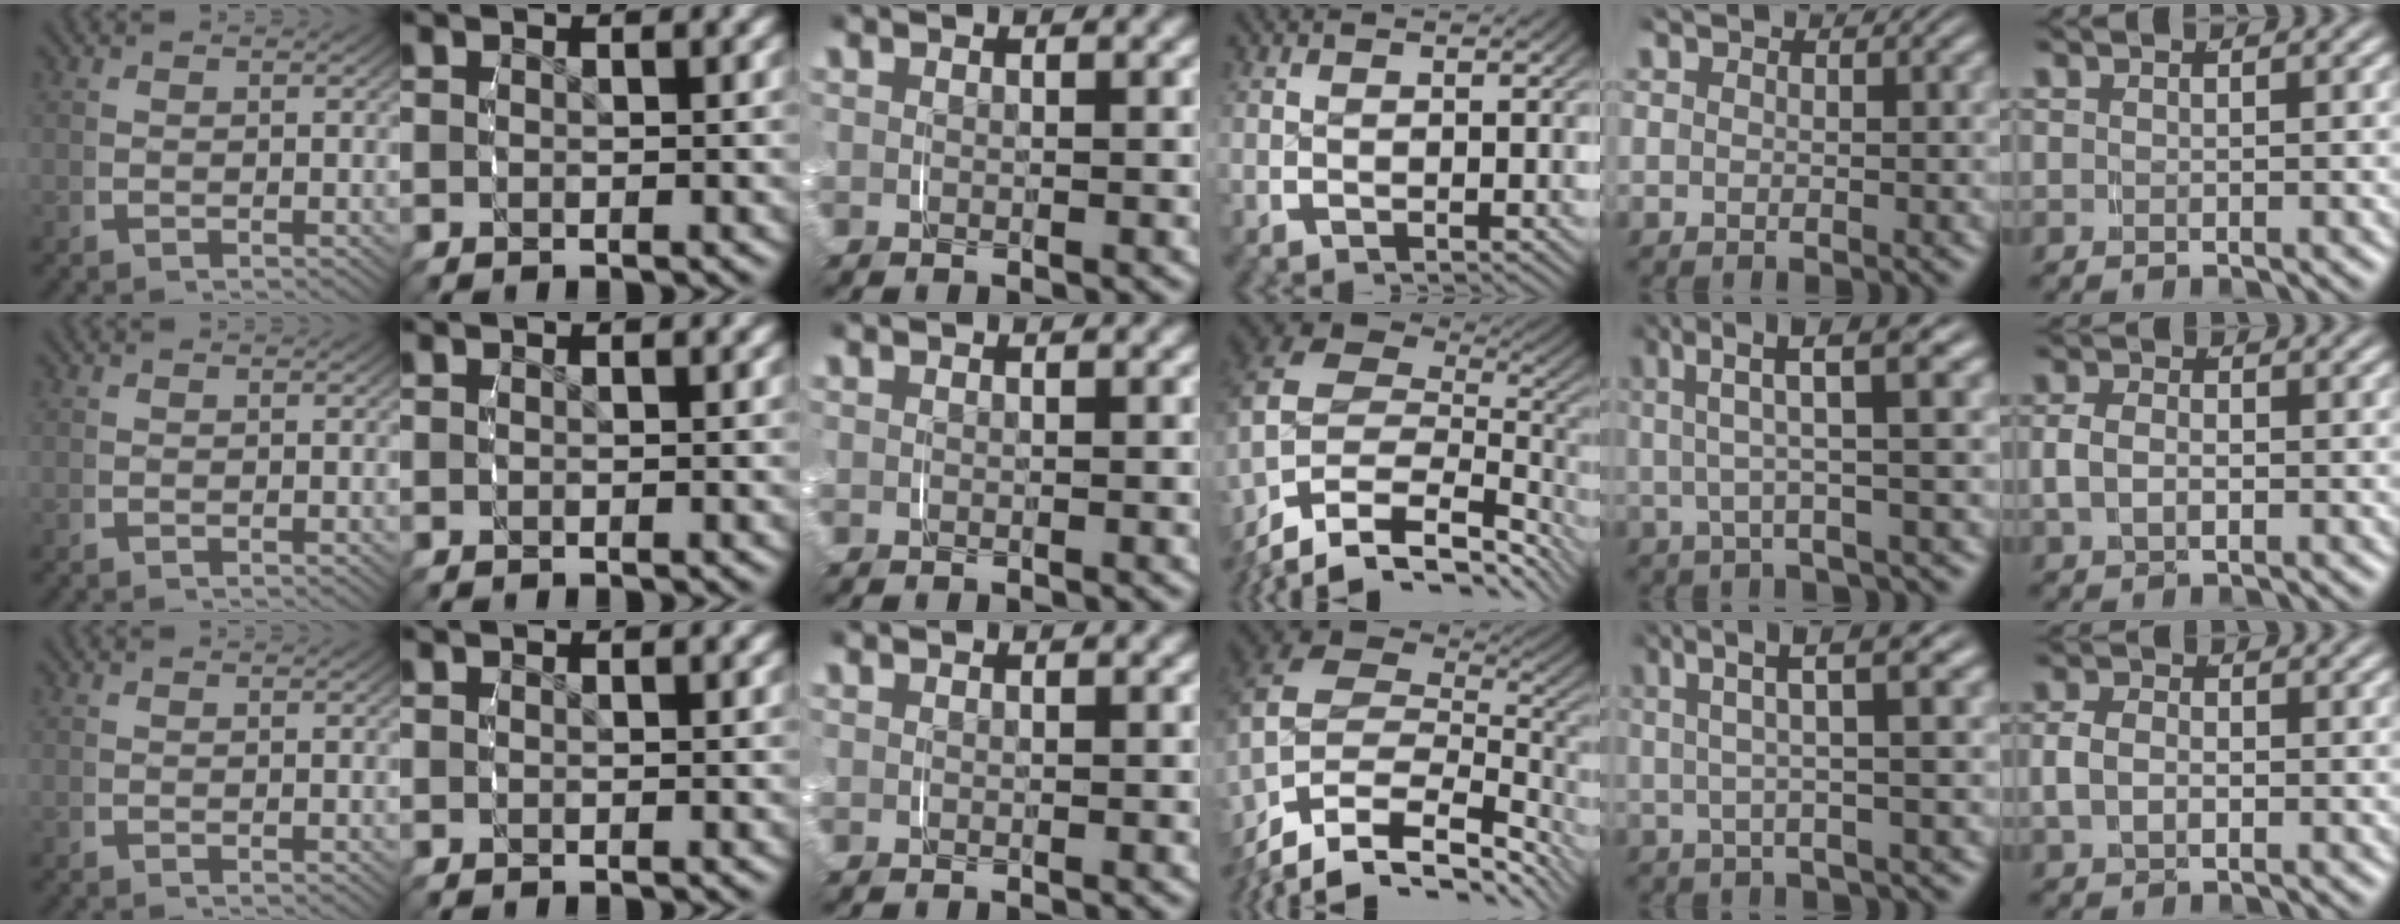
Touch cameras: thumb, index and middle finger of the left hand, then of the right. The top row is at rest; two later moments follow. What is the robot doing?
{"motion": "grasp_and_lifting", "object": "shirt"}